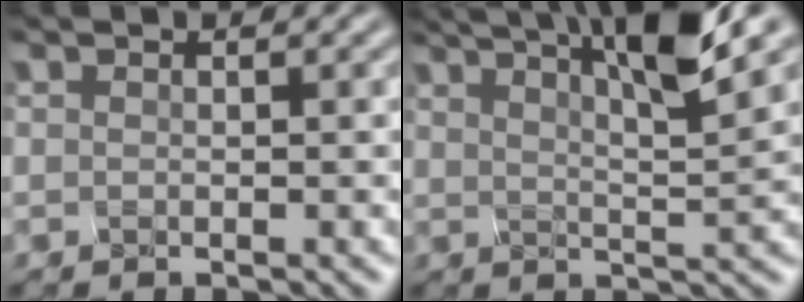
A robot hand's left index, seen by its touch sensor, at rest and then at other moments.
{"total": 7.6, "force": [4.6, 0.8, 6.0], "torque": [-0.079, 0.021, 0.085]}